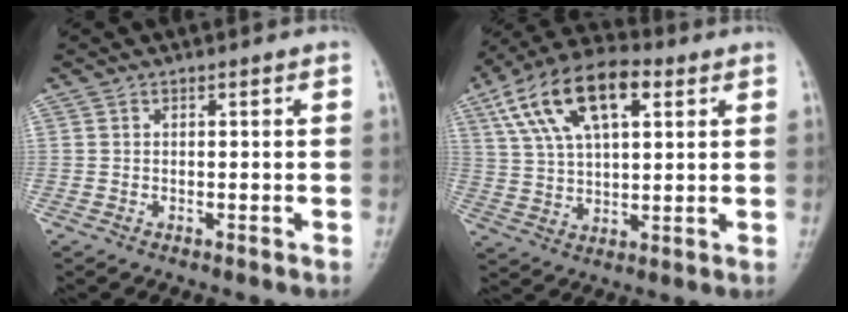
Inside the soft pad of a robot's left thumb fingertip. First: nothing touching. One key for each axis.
{"total": 17.3, "fx": 7.3, "fy": 8.5, "fz": 13.2, "tx": -0.222, "ty": 0.007, "tz": 0.127}